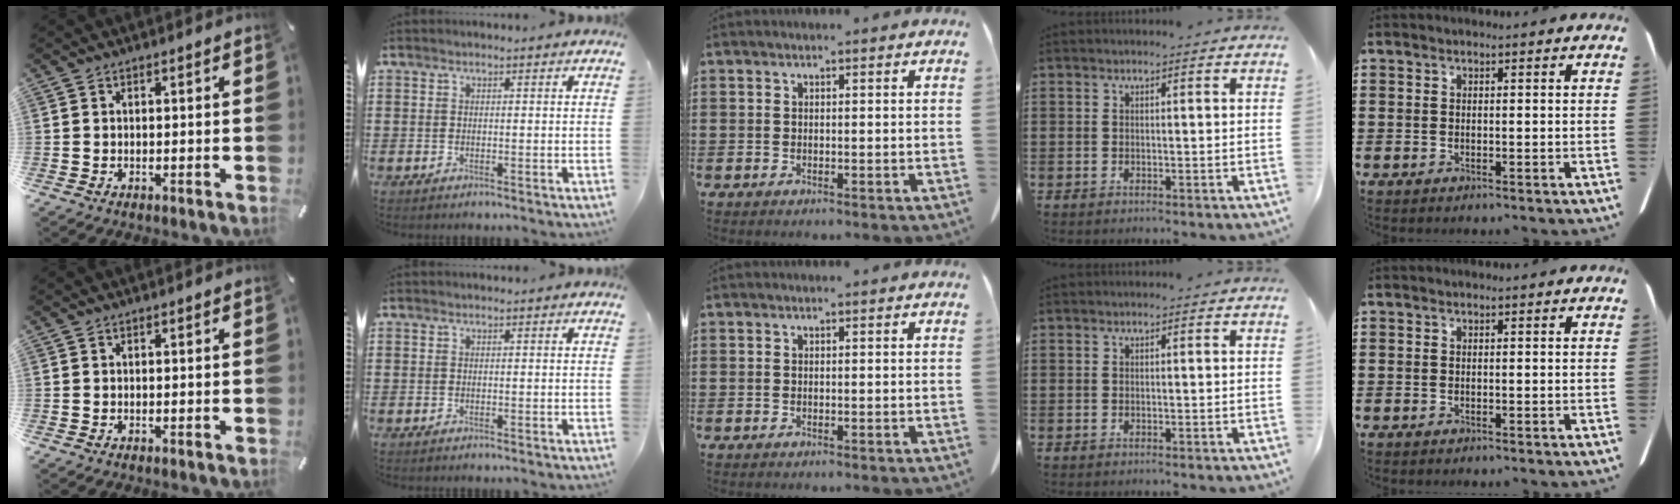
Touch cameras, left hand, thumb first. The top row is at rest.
{}